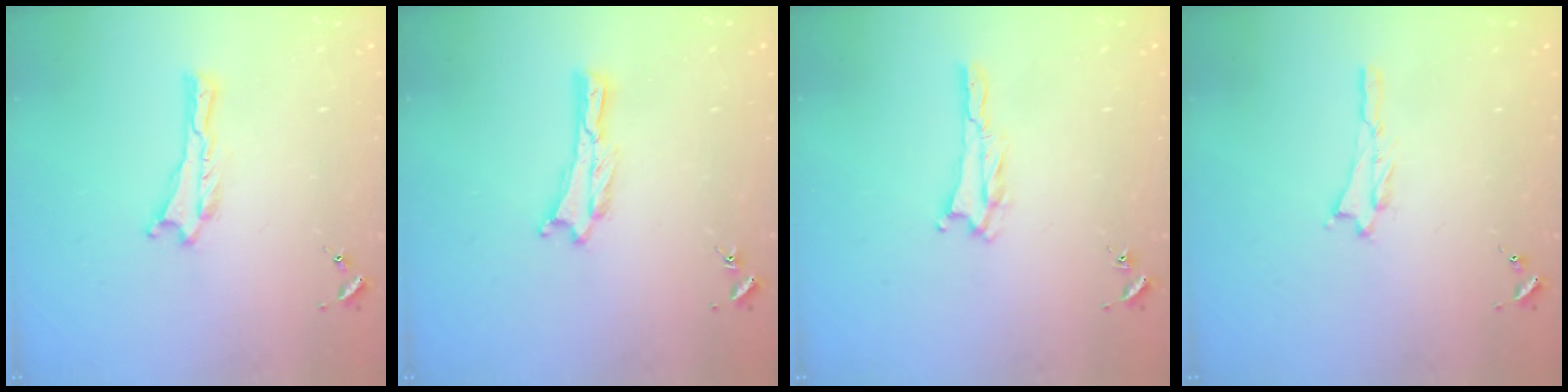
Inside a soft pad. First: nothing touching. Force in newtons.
{"total": 0.0}
{"total": 1.4, "press": 1.4, "slide": 0.2}
{"total": 0.8, "press": 0.8, "slide": 0.2}